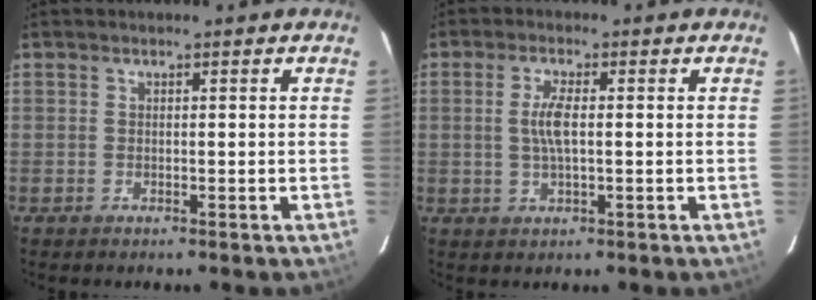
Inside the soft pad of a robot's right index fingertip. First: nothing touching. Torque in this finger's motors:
{"motor_torque": [0.22, 0.10, 0.16, 0.08]}